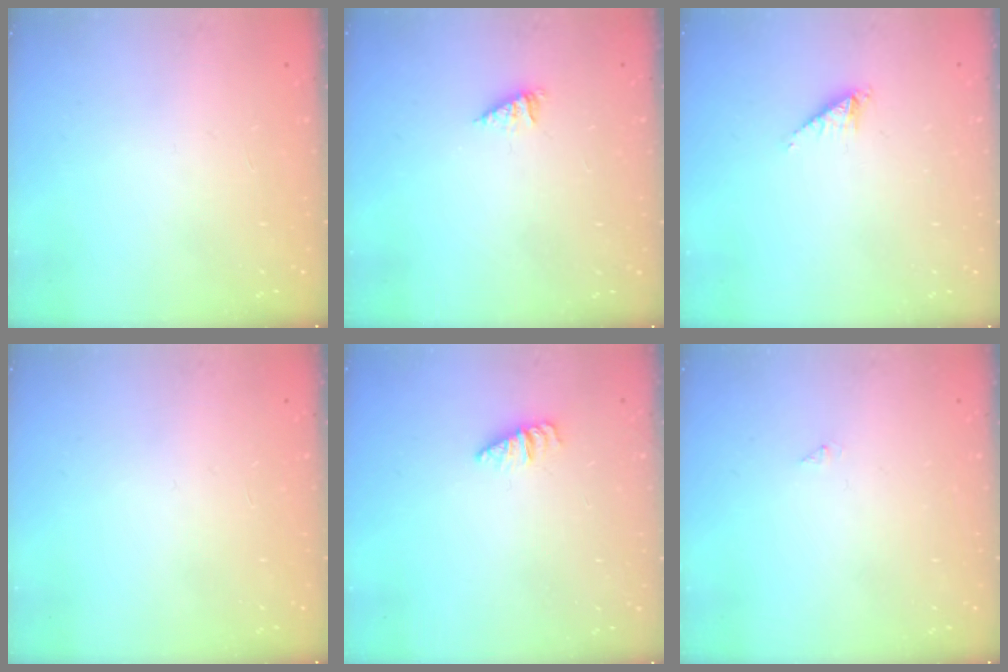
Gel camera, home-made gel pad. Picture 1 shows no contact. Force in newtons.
{"total": 1.4, "press": 1.4, "slide": 0.2}
{"total": 2.2, "press": 2.2, "slide": 0.3}
{"total": 0.0}
{"total": 1.1, "press": 1.1, "slide": 0.2}
{"total": 0.0}